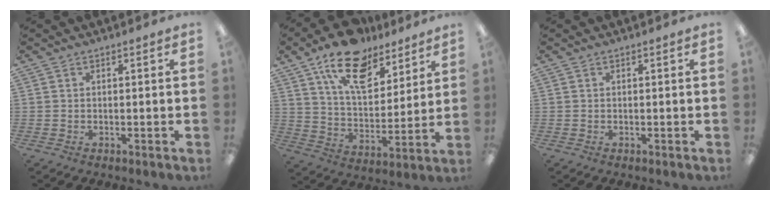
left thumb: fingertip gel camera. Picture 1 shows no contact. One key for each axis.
{"total": 17.4, "fx": 12.1, "fy": 8.7, "fz": 9.1, "tx": -0.151, "ty": -0.062, "tz": 0.213}
{"total": 0.0}